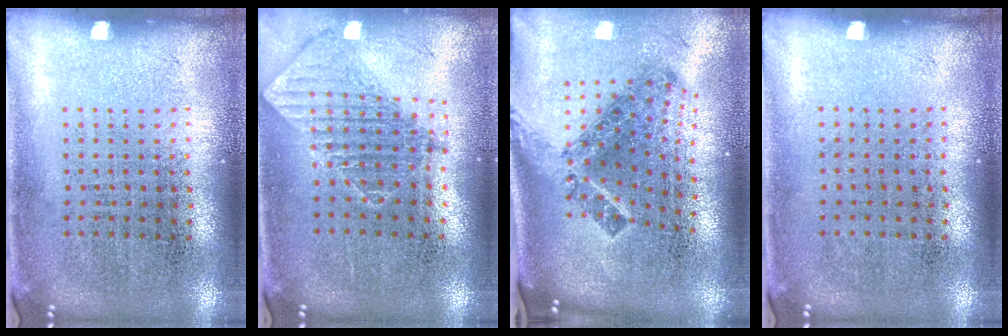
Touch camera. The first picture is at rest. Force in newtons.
{"total": 1.0, "press": 0.9, "slide": 0.3}
{"total": 2.0, "press": 1.4, "slide": 1.4}
{"total": 0.0}